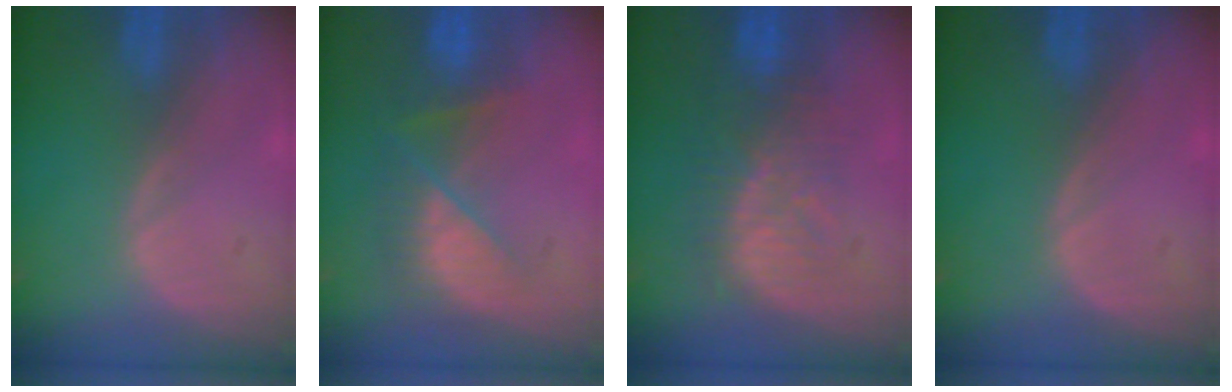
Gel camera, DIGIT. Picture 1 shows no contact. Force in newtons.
{"total": 7.7, "press": 7.0, "slide": 3.3}
{"total": 8.1, "press": 7.9, "slide": 1.7}
{"total": 0.0}